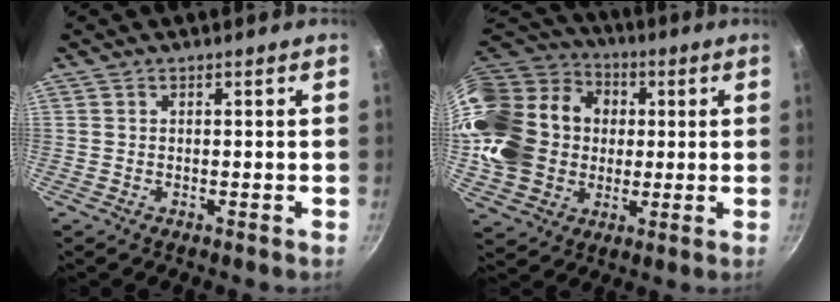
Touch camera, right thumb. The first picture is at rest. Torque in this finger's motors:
{"motor_torque": [2.49, 2.51, 0.39, -0.30, 0.55]}